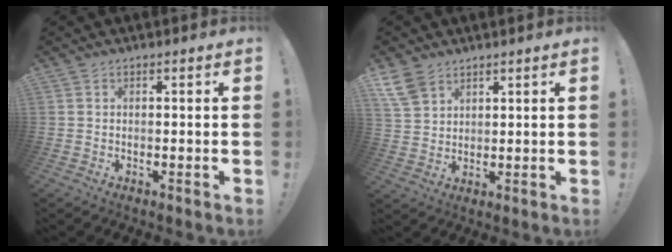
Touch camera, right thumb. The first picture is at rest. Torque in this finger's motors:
{"motor_torque": [0.10, 0.47, 0.68, 0.33, 0.01]}